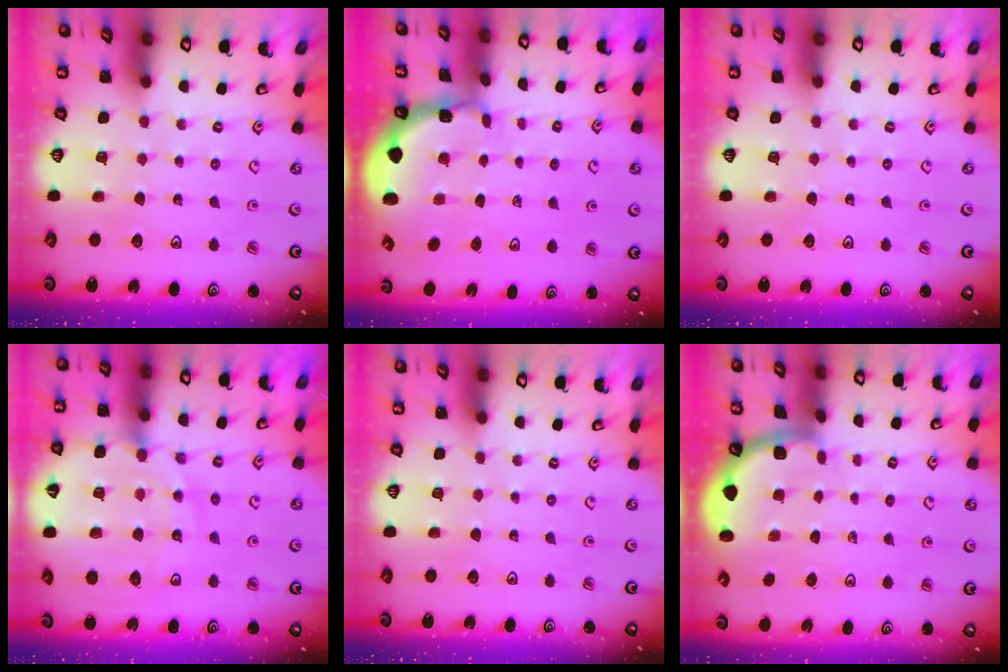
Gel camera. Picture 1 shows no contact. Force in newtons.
{"total": 1.3, "press": 1.3, "slide": 0.2}
{"total": 0.0}
{"total": 12.3, "press": 12.2, "slide": 1.7}
{"total": 0.0}
{"total": 1.7, "press": 1.7, "slide": 0.1}